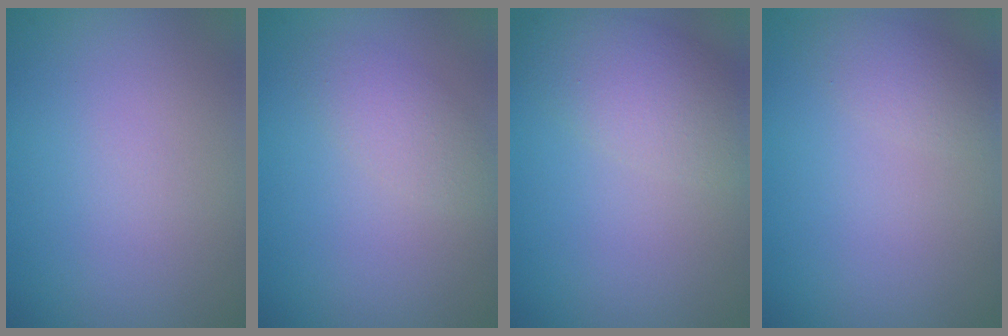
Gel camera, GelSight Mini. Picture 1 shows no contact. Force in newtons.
{"total": 2.1, "press": 2.1, "slide": 0.0}
{"total": 4.1, "press": 4.1, "slide": 0.1}
{"total": 1.8, "press": 1.8, "slide": 0.1}